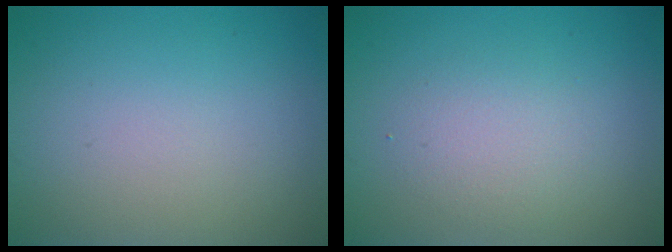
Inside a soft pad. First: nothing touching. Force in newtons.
{"total": 2.3, "press": 2.3, "slide": 0.1}